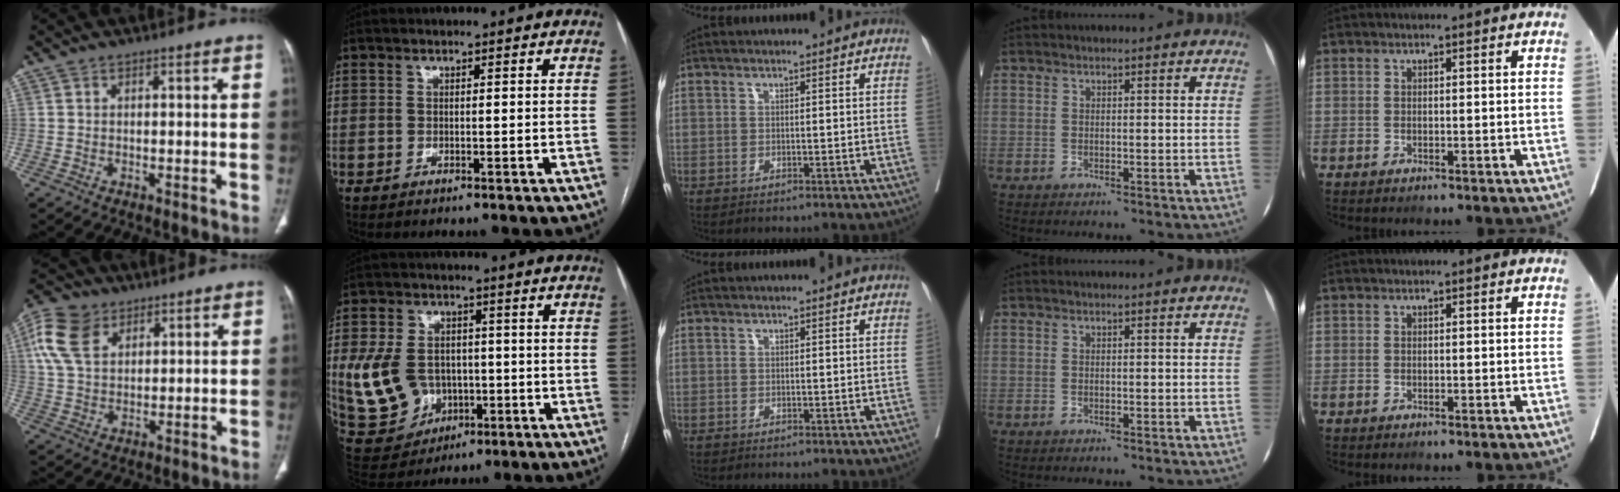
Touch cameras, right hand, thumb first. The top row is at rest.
{"thumb": {"total": 11.0, "force": [4.9, 7.4, 6.5], "torque": [-0.118, -0.001, 0.093]}, "index": {"total": 12.4, "force": [-1.3, 9.9, 7.2], "torque": [-0.170, 0.018, 0.000]}}